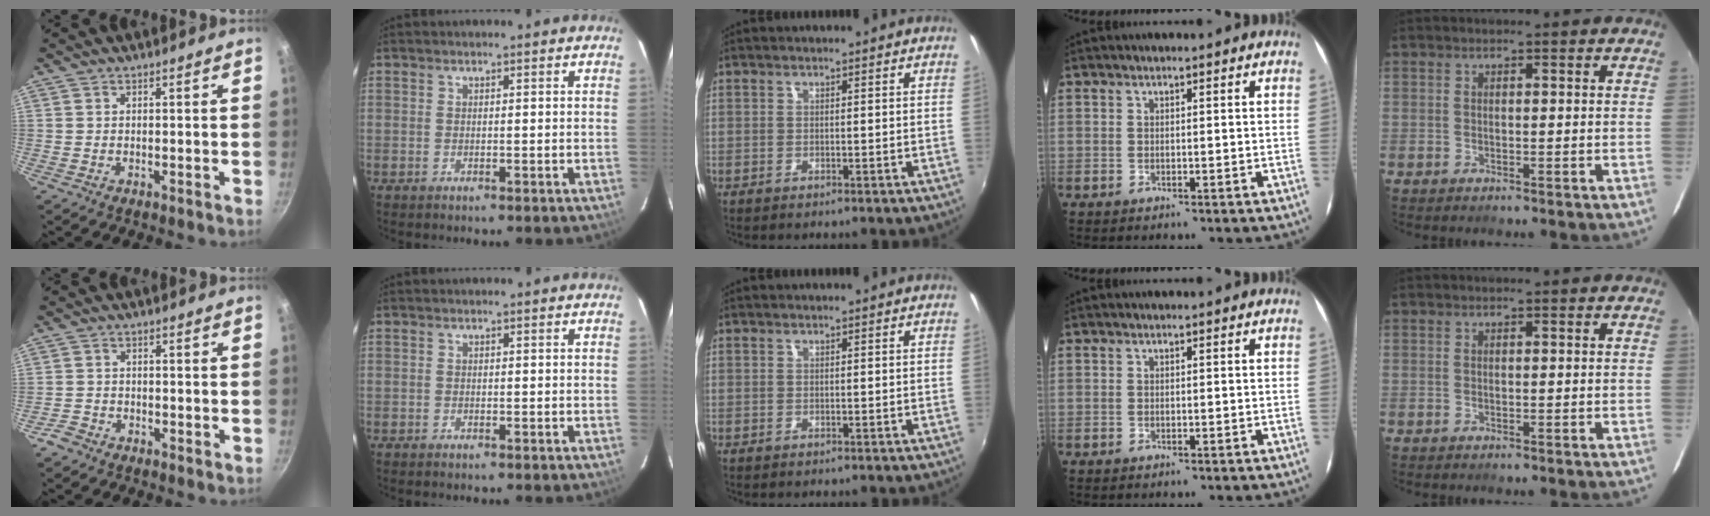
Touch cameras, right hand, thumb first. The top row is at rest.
{"thumb": {"total": 2.3, "force": [-1.8, 1.3, 0.5], "torque": [-0.010, 0.017, -0.033]}}